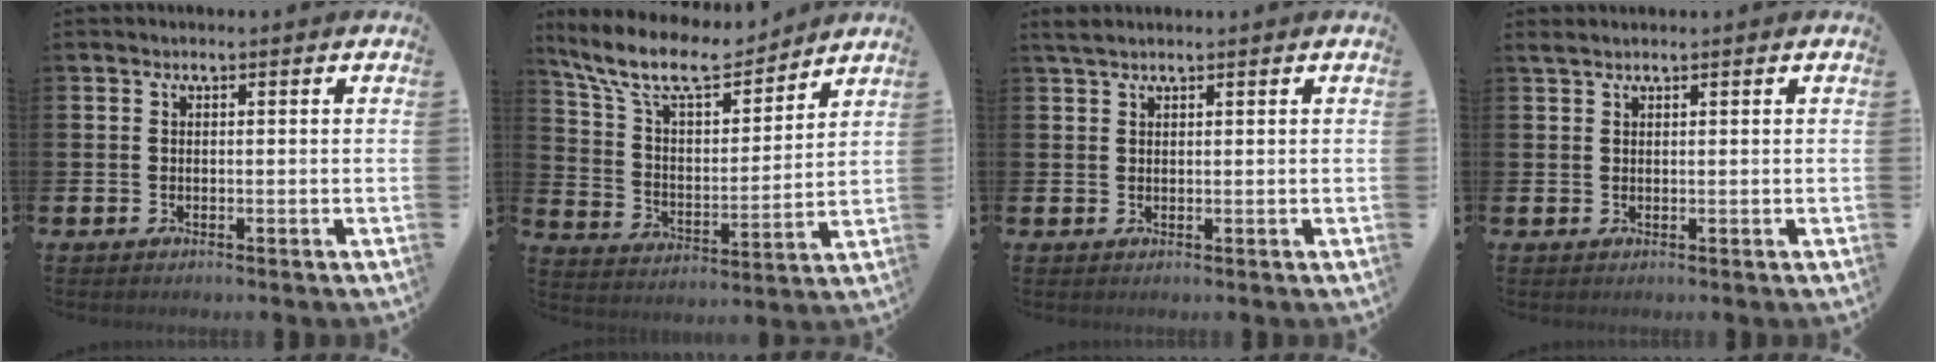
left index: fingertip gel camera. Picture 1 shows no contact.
{"total": 11.5, "force": [10.0, 3.1, 4.6], "torque": [-0.128, -0.059, 0.176]}
{"total": 1.9, "force": [1.6, 0.5, 0.8], "torque": [-0.014, 0.004, 0.029]}
{"total": 1.1, "force": [1.0, 0.2, 0.3], "torque": [-0.004, 0.000, 0.018]}